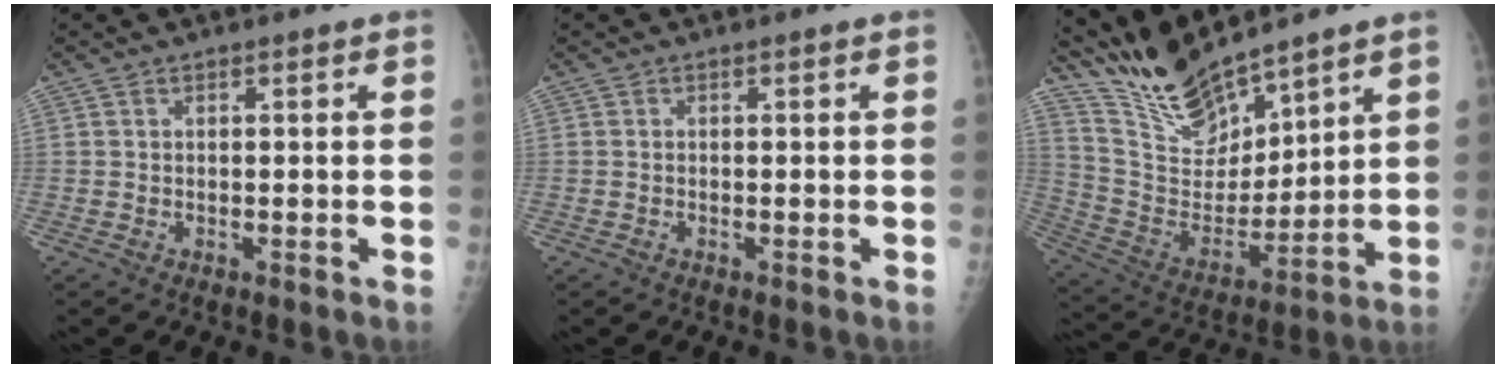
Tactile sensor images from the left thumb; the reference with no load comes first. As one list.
[{"total": 0.0}, {"total": 14.3, "force": [13.0, 3.3, 5.2], "torque": [-0.074, -0.072, 0.262]}]